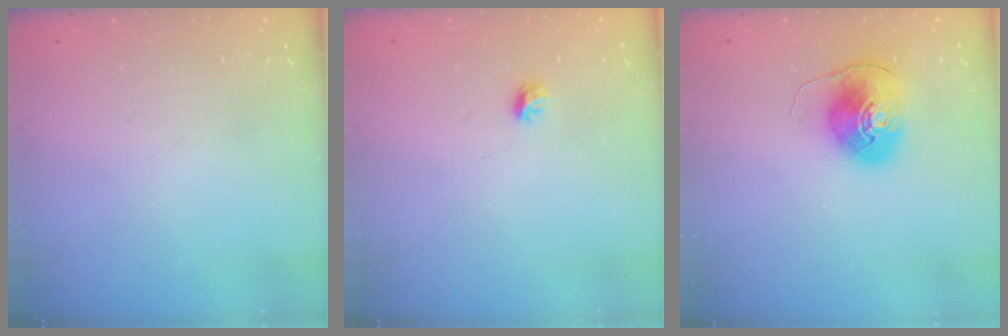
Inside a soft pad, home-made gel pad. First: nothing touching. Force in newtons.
{"total": 4.2, "press": 4.1, "slide": 1.0}
{"total": 8.4, "press": 8.3, "slide": 1.5}